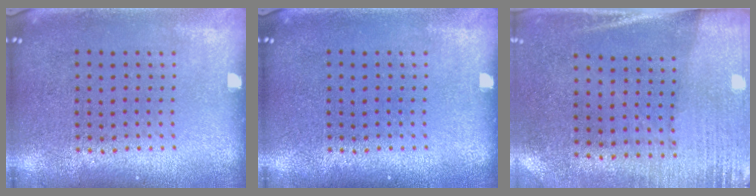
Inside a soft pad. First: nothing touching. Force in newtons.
{"total": 0.0}
{"total": 2.7, "press": 2.4, "slide": 1.3}